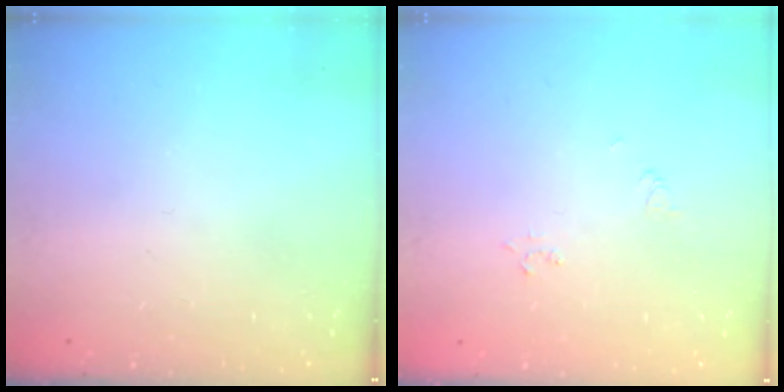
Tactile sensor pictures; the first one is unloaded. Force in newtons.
{"total": 2.4, "press": 2.4, "slide": 0.3}